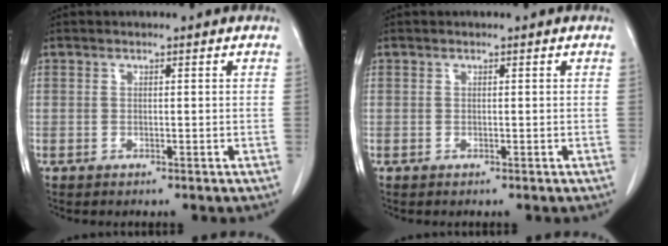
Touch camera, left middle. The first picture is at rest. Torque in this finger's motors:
{"motor_torque": [-0.09, 0.10, 0.02, -0.01]}